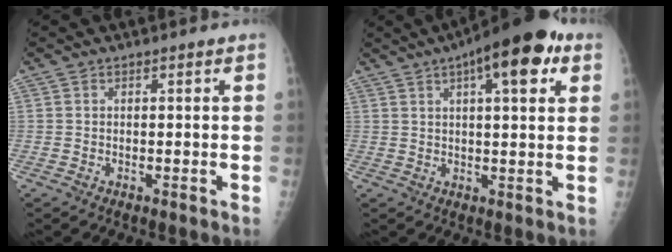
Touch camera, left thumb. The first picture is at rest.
{"total": 13.9, "force": [6.4, 4.5, 11.5], "torque": [-0.144, 0.003, 0.085]}